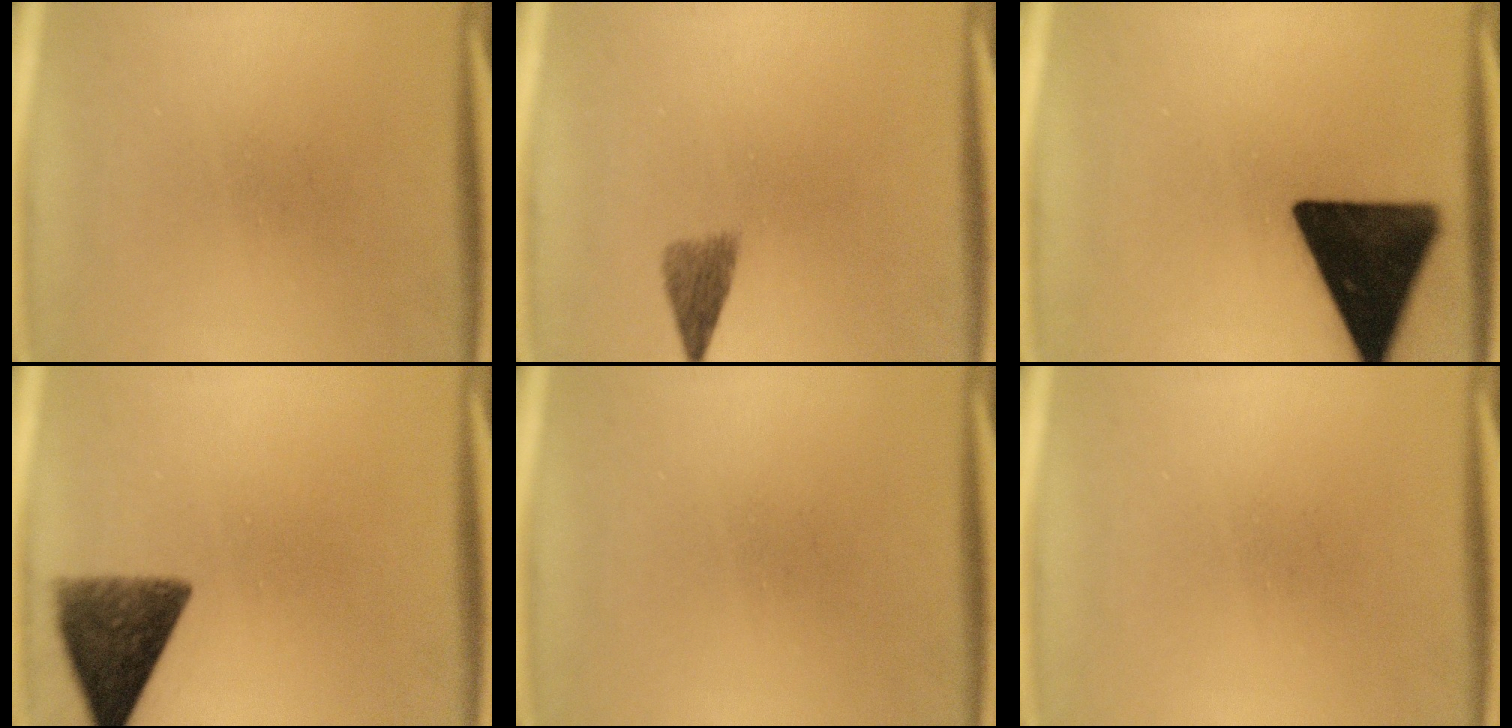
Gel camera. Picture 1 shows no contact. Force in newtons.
{"total": 2.9}
{"total": 18.0}
{"total": 10.0}
{"total": 0.0}
{"total": 0.0}